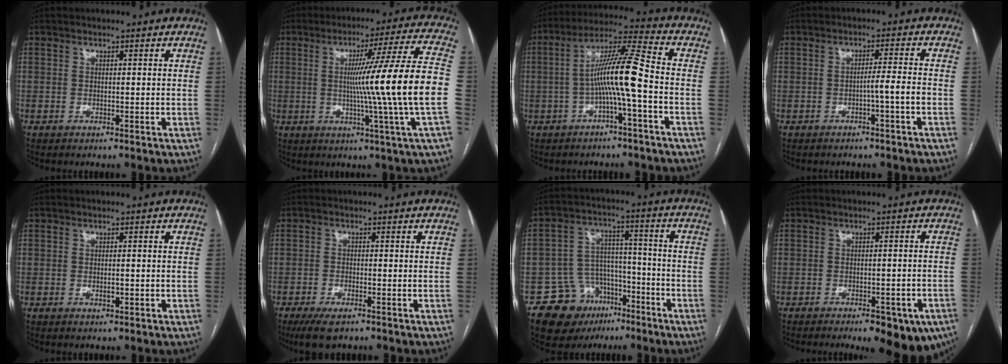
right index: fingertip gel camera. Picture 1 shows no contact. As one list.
[{"total": 17.9, "force": [-1.4, -3.2, 17.5], "torque": [-0.255, -0.009, -0.032]}, {"total": 10.0, "force": [-2.1, -0.4, 9.8], "torque": [-0.177, 0.026, -0.042]}, {"total": 3.1, "force": [-1.4, -0.7, 2.7], "torque": [-0.038, 0.005, -0.025]}, {"total": 1.1, "force": [-0.3, 0.4, 1.0], "torque": [-0.021, -0.001, -0.004]}, {"total": 4.9, "force": [-3.3, 1.6, 3.2], "torque": [-0.061, -0.008, -0.055]}, {"total": 11.6, "force": [-7.1, 8.4, 3.7], "torque": [-0.051, 0.051, -0.104]}, {"total": 11.7, "force": [-7.7, 3.8, 8.0], "torque": [-0.064, 0.005, -0.094]}]